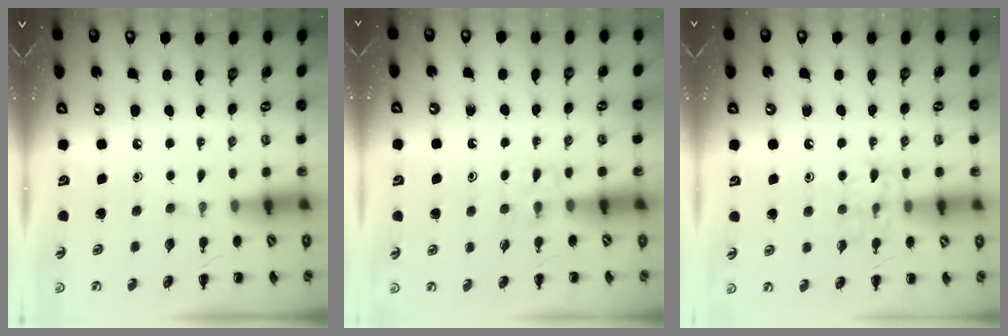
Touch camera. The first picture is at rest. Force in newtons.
{"total": 2.9, "press": 2.7, "slide": 1.2}
{"total": 8.5, "press": 8.4, "slide": 0.8}